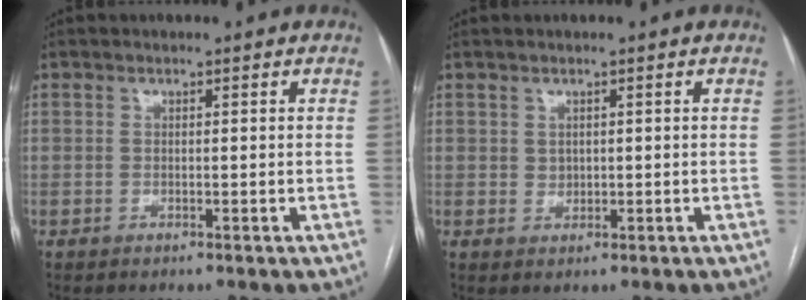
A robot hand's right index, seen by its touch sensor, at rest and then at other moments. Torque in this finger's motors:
{"motor_torque": [-0.03, -0.03, 0.08, 0.00]}